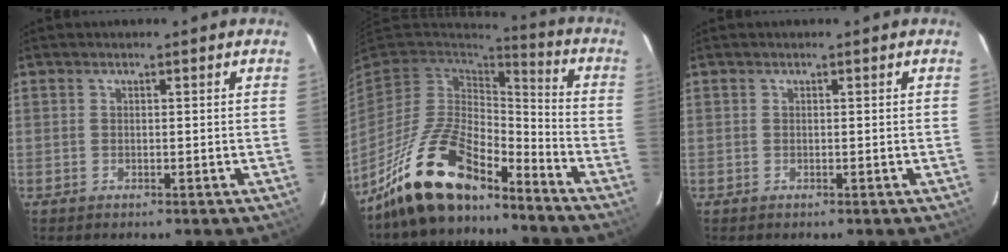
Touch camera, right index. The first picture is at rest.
{"total": 17.3, "force": [-13.0, 6.1, 9.6], "torque": [-0.209, -0.012, -0.242]}
{"total": 0.0}